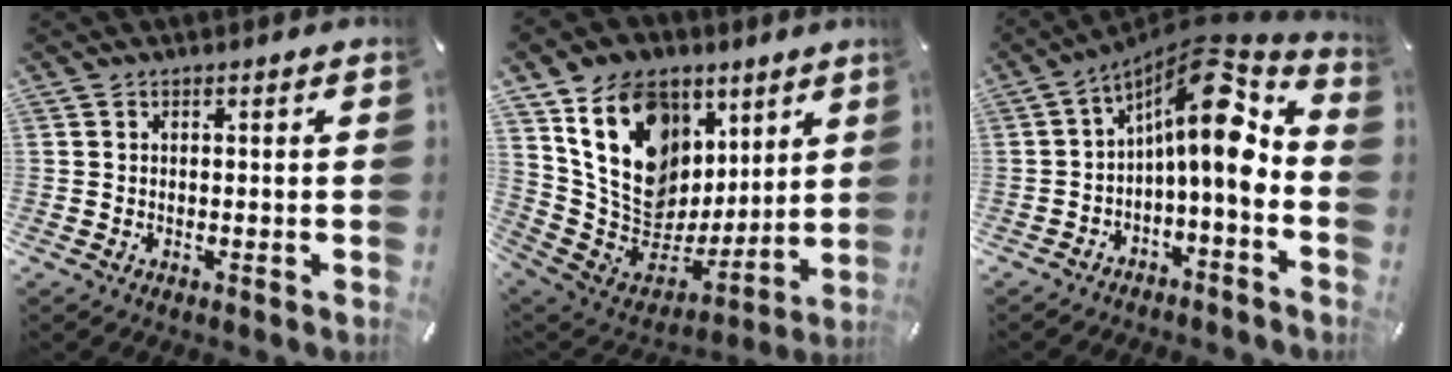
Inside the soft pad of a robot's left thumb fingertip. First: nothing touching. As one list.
[{"total": 19.9, "force": [8.1, 15.5, 9.5], "torque": [-0.150, -0.041, 0.165]}, {"total": 14.1, "force": [3.6, 5.4, 12.5], "torque": [-0.189, -0.029, 0.052]}]